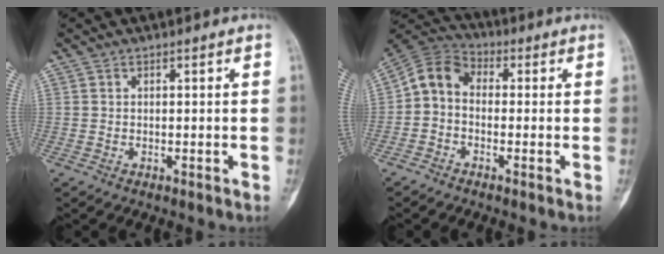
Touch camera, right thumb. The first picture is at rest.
{"total": 7.3, "force": [-0.6, 5.5, 4.7], "torque": [-0.076, 0.027, -0.033]}